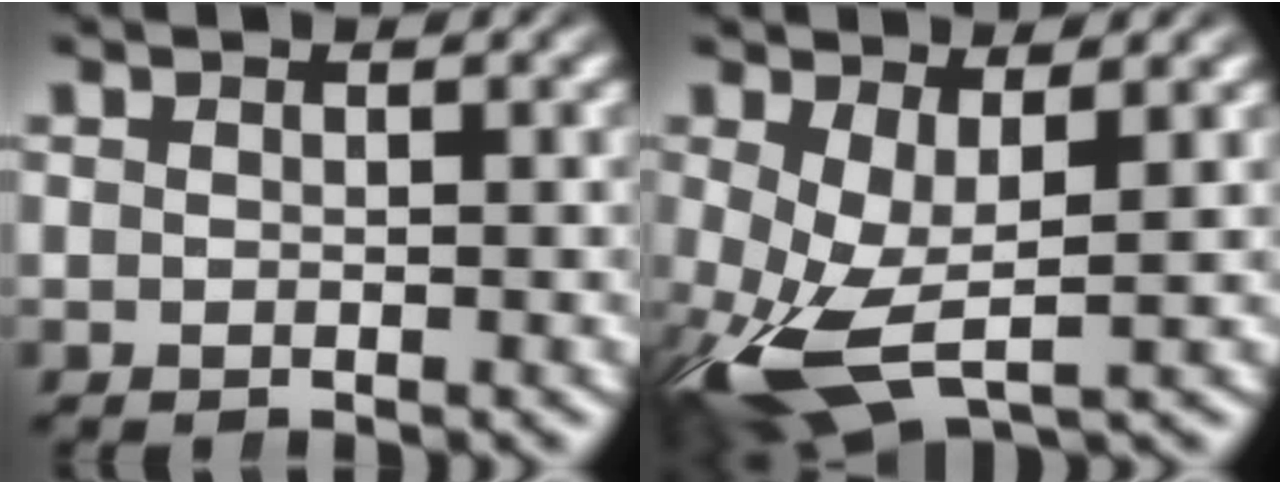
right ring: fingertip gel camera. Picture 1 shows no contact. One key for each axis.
{"total": 6.0, "fx": -2.7, "fy": 2.9, "fz": 4.5, "tx": -0.130, "ty": -0.054, "tz": -0.015}